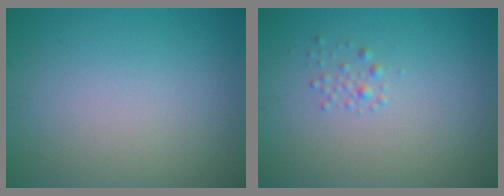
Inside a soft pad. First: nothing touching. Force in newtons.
{"total": 0.9, "press": 0.9, "slide": 0.1}